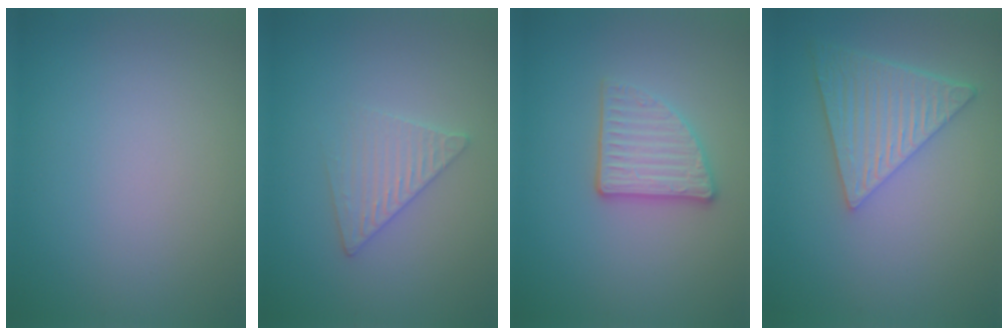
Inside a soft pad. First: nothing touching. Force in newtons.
{"total": 2.6, "press": 2.6, "slide": 0.3}
{"total": 3.4, "press": 3.0, "slide": 1.6}
{"total": 6.1, "press": 4.5, "slide": 4.0}